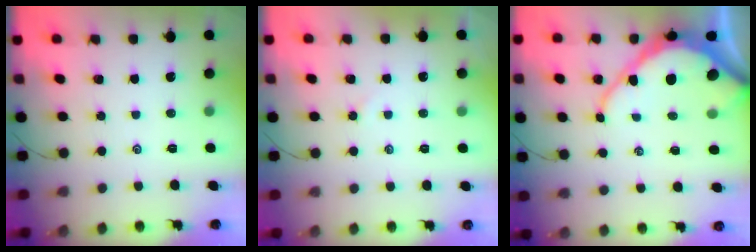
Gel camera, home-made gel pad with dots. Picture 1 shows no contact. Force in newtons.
{"total": 1.7, "press": 1.7, "slide": 0.3}
{"total": 12.6, "press": 12.6, "slide": 1.3}